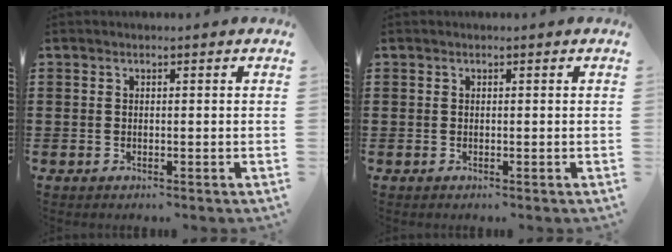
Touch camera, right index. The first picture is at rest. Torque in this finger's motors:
{"motor_torque": [-0.37, 0.54, -0.66, -0.21]}